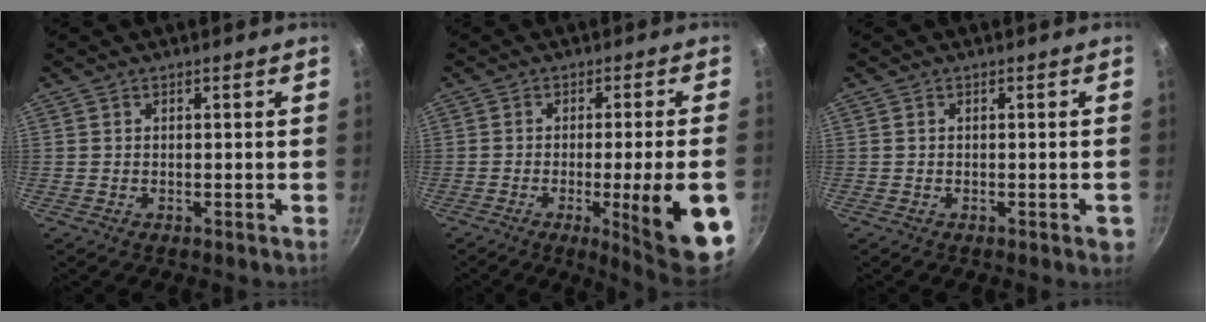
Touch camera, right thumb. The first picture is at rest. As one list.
[{"total": 14.6, "force": [-4.4, 1.4, 13.8], "torque": [-0.176, 0.006, -0.054]}, {"total": 1.8, "force": [-0.8, 0.6, 1.5], "torque": [-0.016, 0.002, -0.010]}]